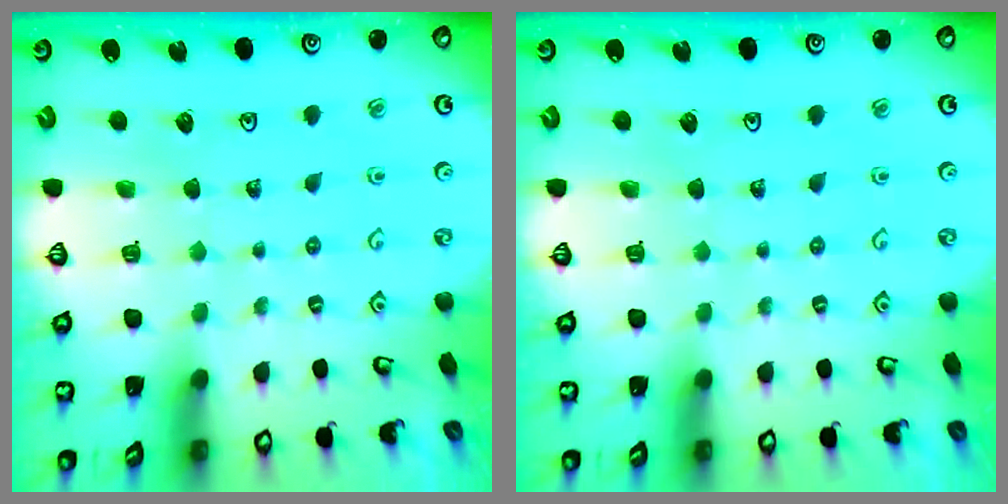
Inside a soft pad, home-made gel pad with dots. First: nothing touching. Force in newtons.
{"total": 0.0}